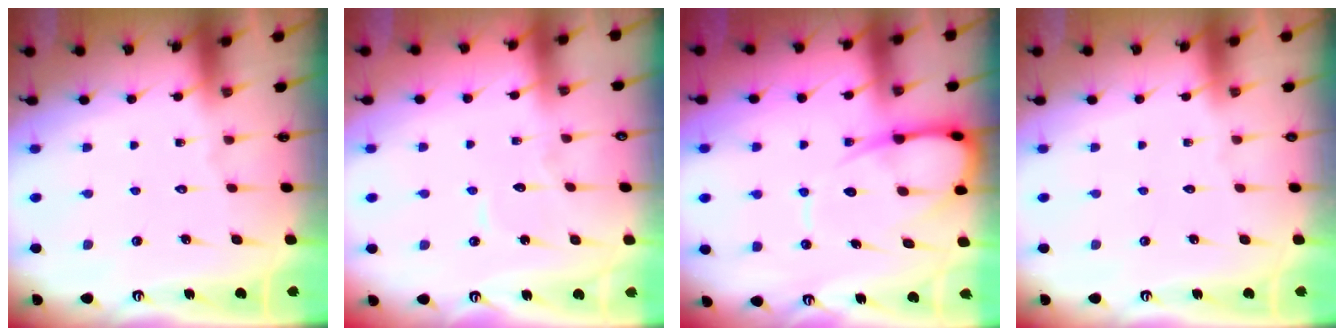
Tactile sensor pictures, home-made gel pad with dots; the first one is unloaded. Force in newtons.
{"total": 4.1, "press": 4.0, "slide": 0.6}
{"total": 10.5, "press": 10.4, "slide": 1.4}
{"total": 0.0}